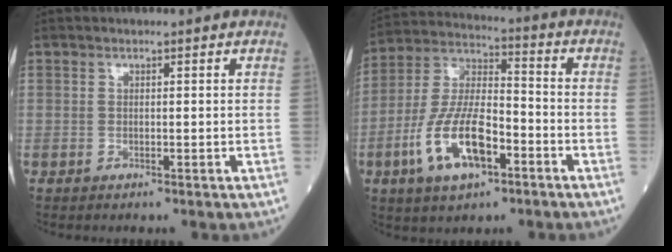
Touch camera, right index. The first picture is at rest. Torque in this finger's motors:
{"motor_torque": [1.08, -0.66, 0.43, 0.21]}